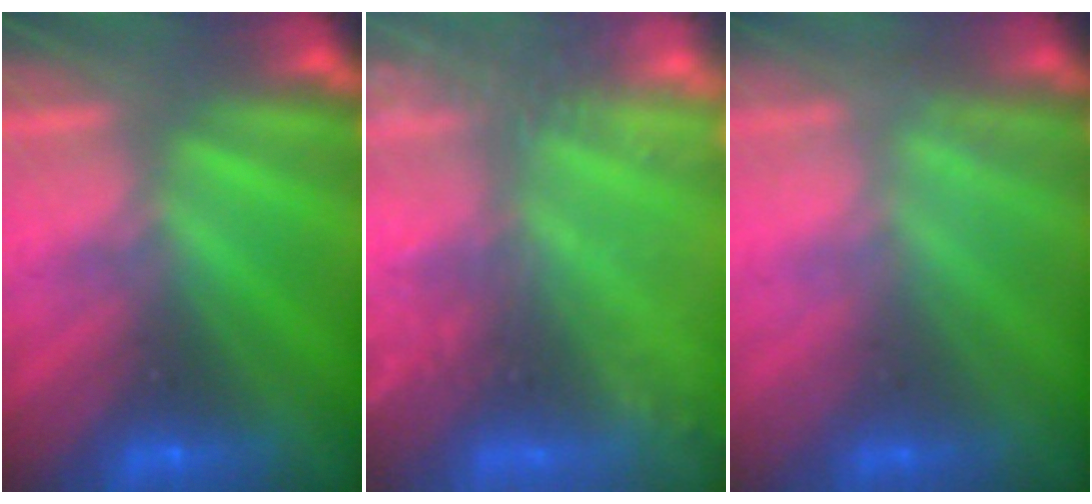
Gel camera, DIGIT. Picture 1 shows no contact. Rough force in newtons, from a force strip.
{"total": 7.5}
{"total": 2.7}